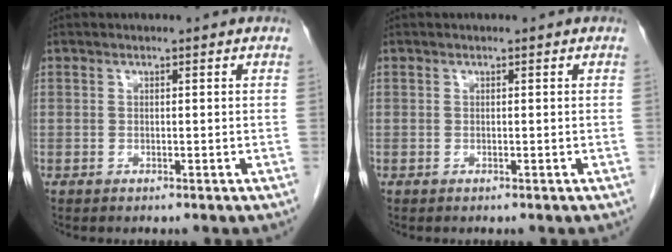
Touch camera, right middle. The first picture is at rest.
{"total": 0.0}